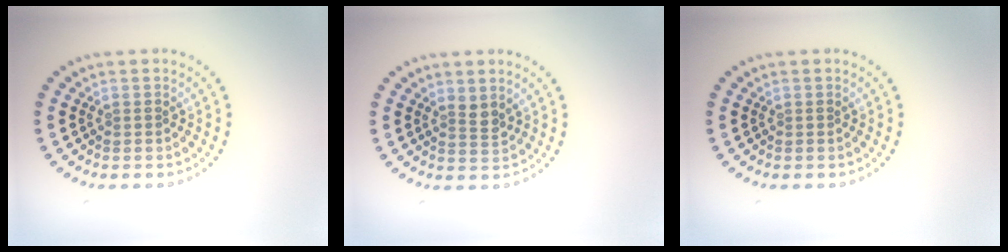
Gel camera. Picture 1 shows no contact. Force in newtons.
{"total": 1.3, "press": 1.0, "slide": 0.7}
{"total": 0.0}